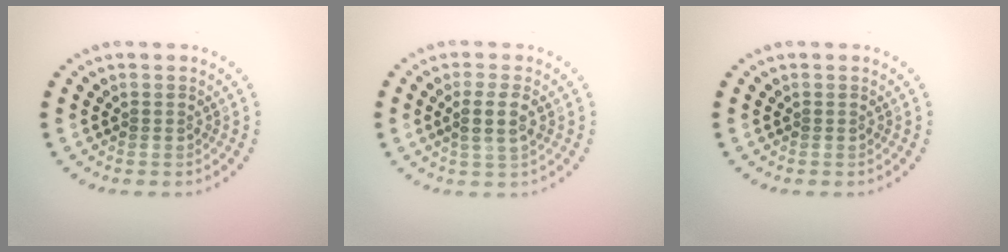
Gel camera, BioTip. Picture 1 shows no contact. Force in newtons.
{"total": 2.4, "press": 2.2, "slide": 1.0}
{"total": 0.0}